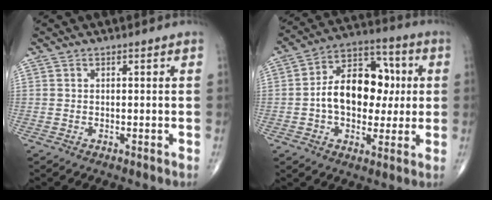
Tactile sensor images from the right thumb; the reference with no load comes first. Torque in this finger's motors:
{"motor_torque": [1.75, 2.18, 1.42, -0.26, 0.10]}